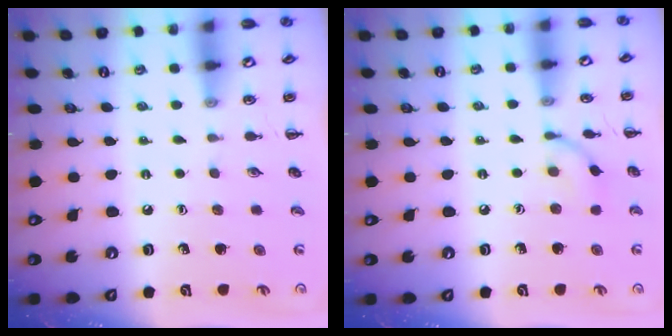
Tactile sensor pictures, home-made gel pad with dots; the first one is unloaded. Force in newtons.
{"total": 6.7, "press": 6.7, "slide": 0.7}